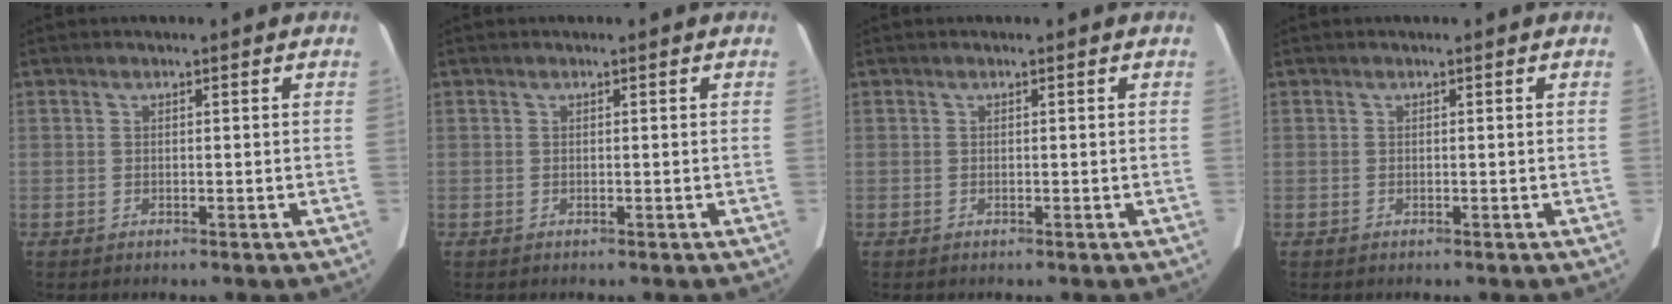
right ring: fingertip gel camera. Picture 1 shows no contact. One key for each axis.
{"total": 0.0}
{"total": 0.0}
{"total": 0.0}